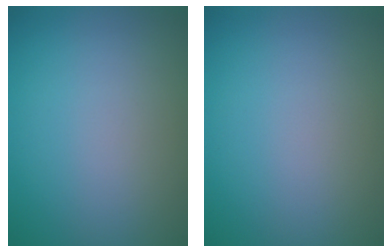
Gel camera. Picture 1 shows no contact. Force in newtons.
{"total": 0.0}